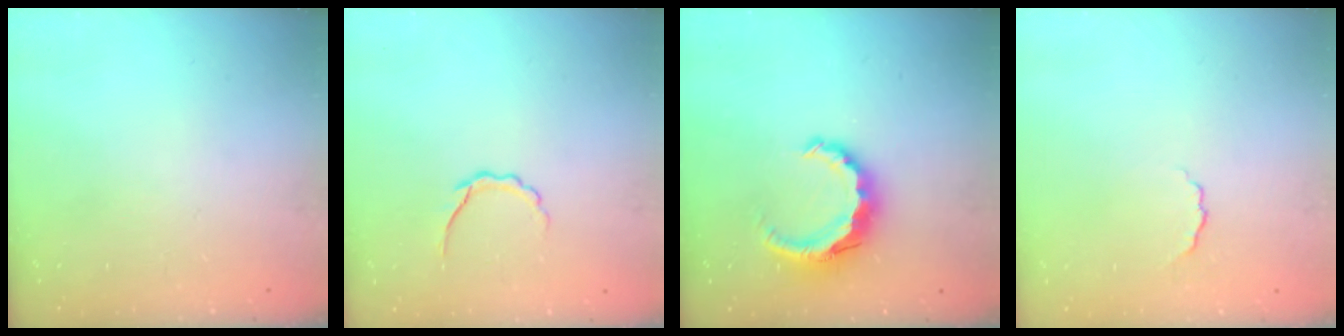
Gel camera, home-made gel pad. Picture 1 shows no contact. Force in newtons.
{"total": 5.0, "press": 4.9, "slide": 1.1}
{"total": 8.9, "press": 8.7, "slide": 1.4}
{"total": 3.4, "press": 3.3, "slide": 0.8}